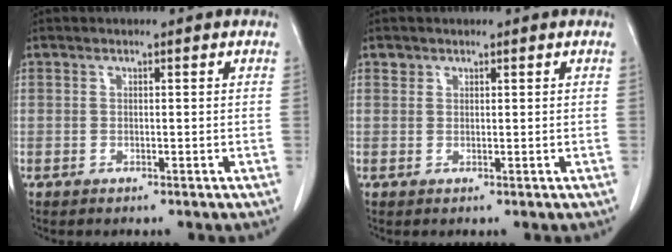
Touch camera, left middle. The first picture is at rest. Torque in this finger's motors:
{"motor_torque": [0.09, -0.11, 0.10, 0.01]}